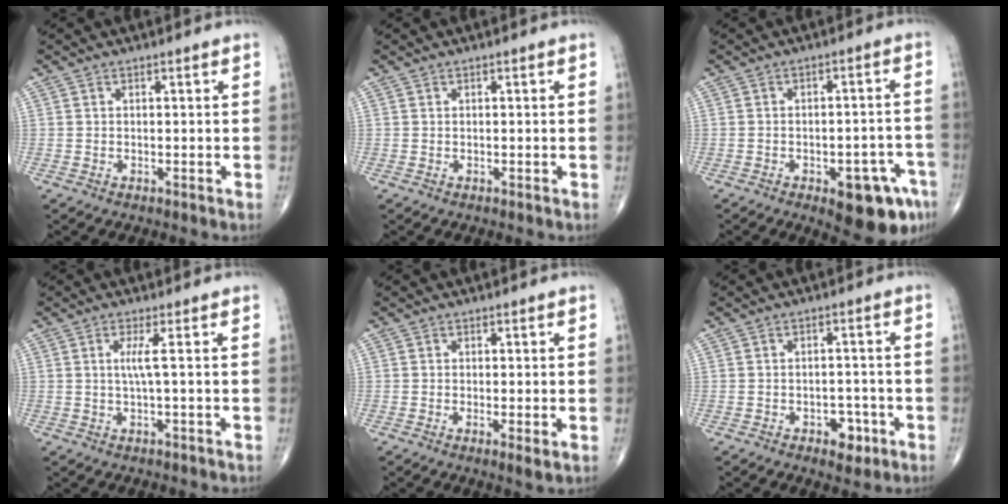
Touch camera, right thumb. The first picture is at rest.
{"total": 0.0}
{"total": 11.7, "force": [-6.1, 4.6, 8.8], "torque": [-0.088, 0.034, -0.071]}
{"total": 2.5, "force": [0.3, -0.6, 2.4], "torque": [-0.067, -0.002, 0.005]}
{"total": 2.1, "force": [-0.5, 0.3, 2.1], "torque": [-0.043, -0.010, -0.010]}
{"total": 4.4, "force": [-2.2, 2.7, 2.7], "torque": [-0.017, 0.013, -0.027]}